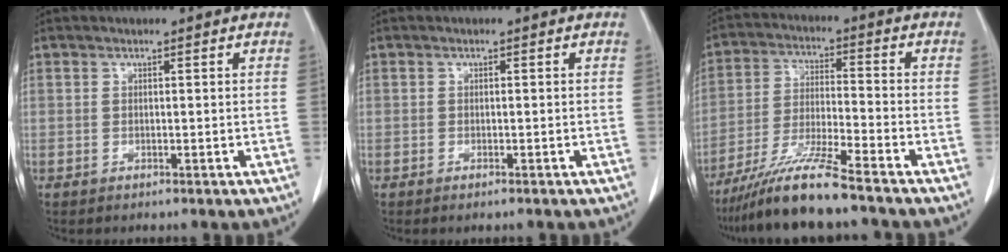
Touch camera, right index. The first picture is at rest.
{"total": 1.0, "force": [-0.7, 0.1, 0.6], "torque": [-0.012, -0.002, -0.010]}
{"total": 10.8, "force": [-8.7, -0.8, 6.3], "torque": [-0.121, -0.027, -0.162]}